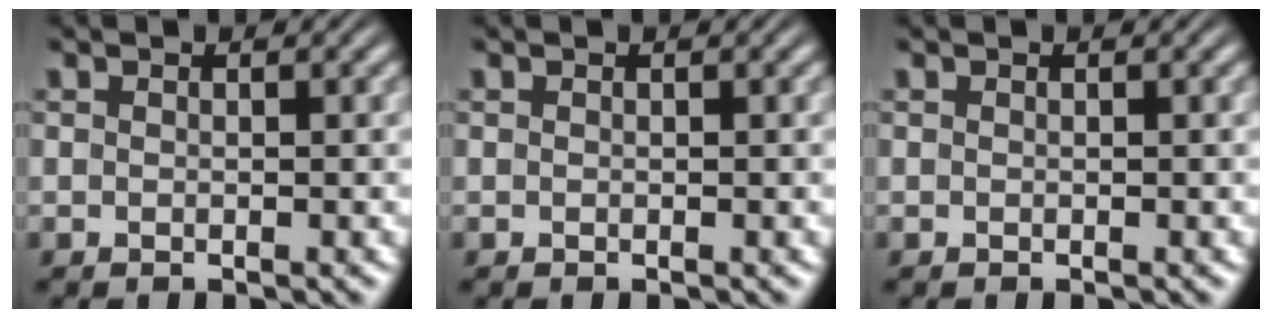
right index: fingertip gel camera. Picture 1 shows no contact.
{"total": 0.0}
{"total": 0.0}